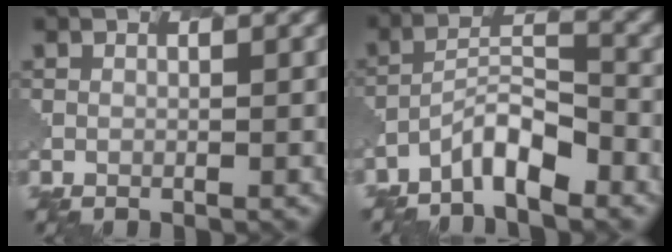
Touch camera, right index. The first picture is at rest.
{"total": 4.4, "force": [-3.4, 1.1, 2.6], "torque": [-0.044, 0.006, -0.063]}